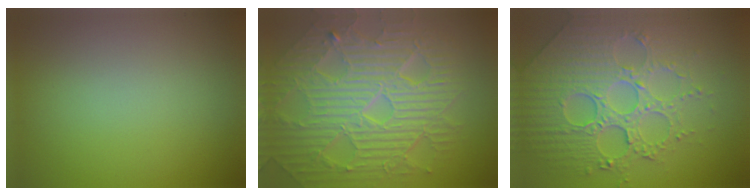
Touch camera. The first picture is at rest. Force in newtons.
{"total": 10.7, "press": 7.0, "slide": 8.1}
{"total": 7.8, "press": 6.0, "slide": 5.0}